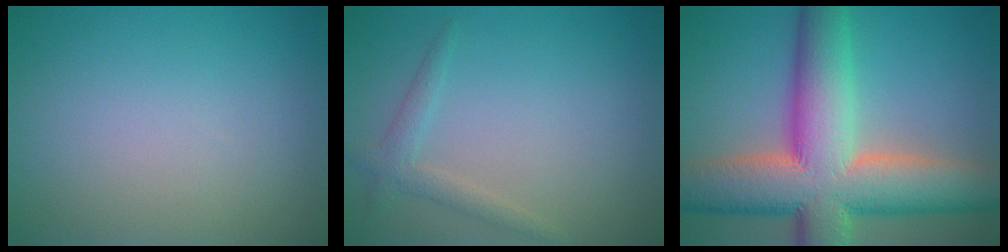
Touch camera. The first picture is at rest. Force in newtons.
{"total": 1.8, "press": 1.8, "slide": 0.1}
{"total": 14.4, "press": 14.4, "slide": 0.8}